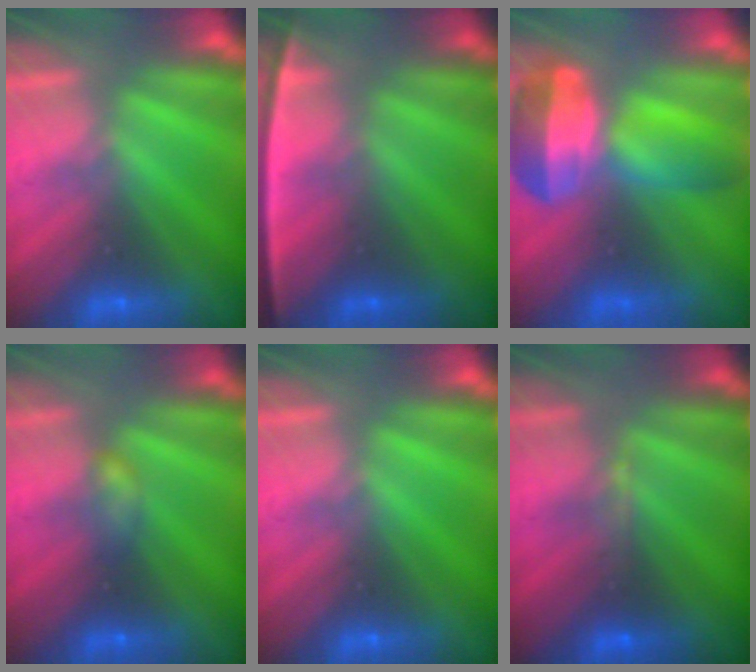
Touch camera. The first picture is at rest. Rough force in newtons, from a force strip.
{"total": 2.4}
{"total": 5.9}
{"total": 2.3}
{"total": 0.0}
{"total": 2.9}